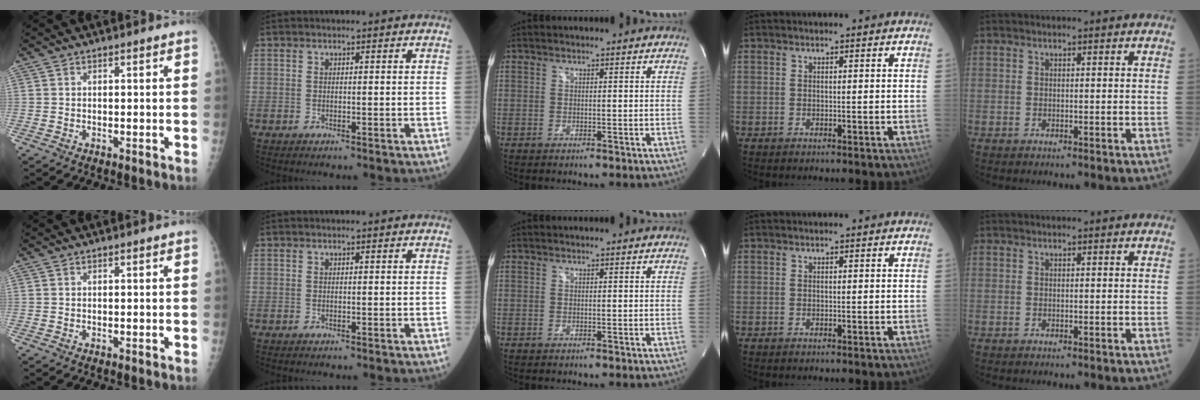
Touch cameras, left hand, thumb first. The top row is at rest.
{}